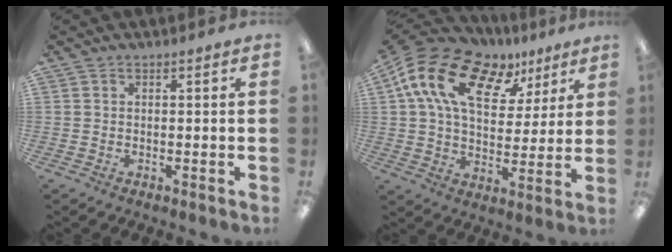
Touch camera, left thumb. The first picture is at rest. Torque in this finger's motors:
{"motor_torque": [0.36, 1.16, 1.28, -1.49, 0.56]}